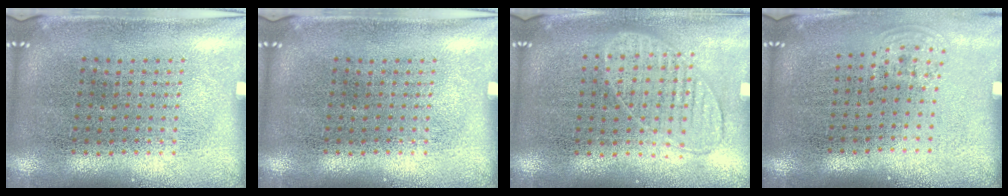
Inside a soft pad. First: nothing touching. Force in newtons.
{"total": 0.0}
{"total": 0.9, "press": 0.9, "slide": 0.4}
{"total": 0.8, "press": 0.6, "slide": 0.5}